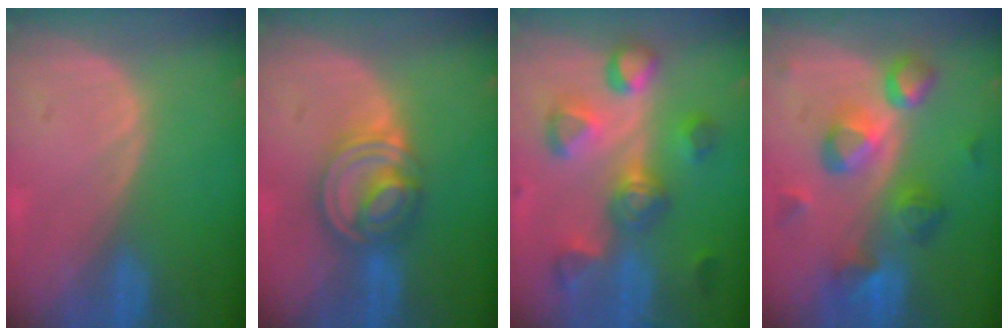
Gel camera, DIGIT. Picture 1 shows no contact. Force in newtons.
{"total": 7.7, "press": 6.7, "slide": 3.8}
{"total": 8.7, "press": 8.7, "slide": 0.2}
{"total": 9.2, "press": 8.4, "slide": 3.8}